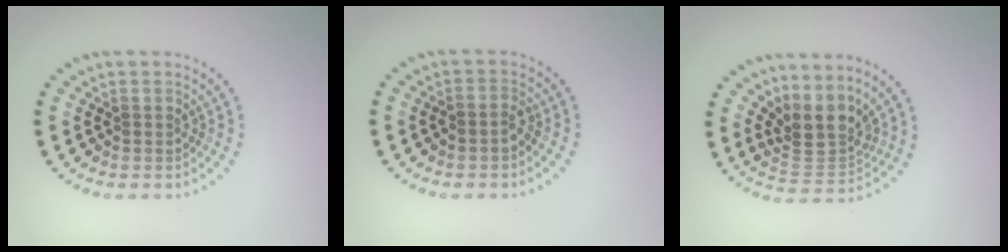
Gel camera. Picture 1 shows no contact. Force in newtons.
{"total": 1.0, "press": 0.9, "slide": 0.4}
{"total": 3.8, "press": 2.9, "slide": 2.5}